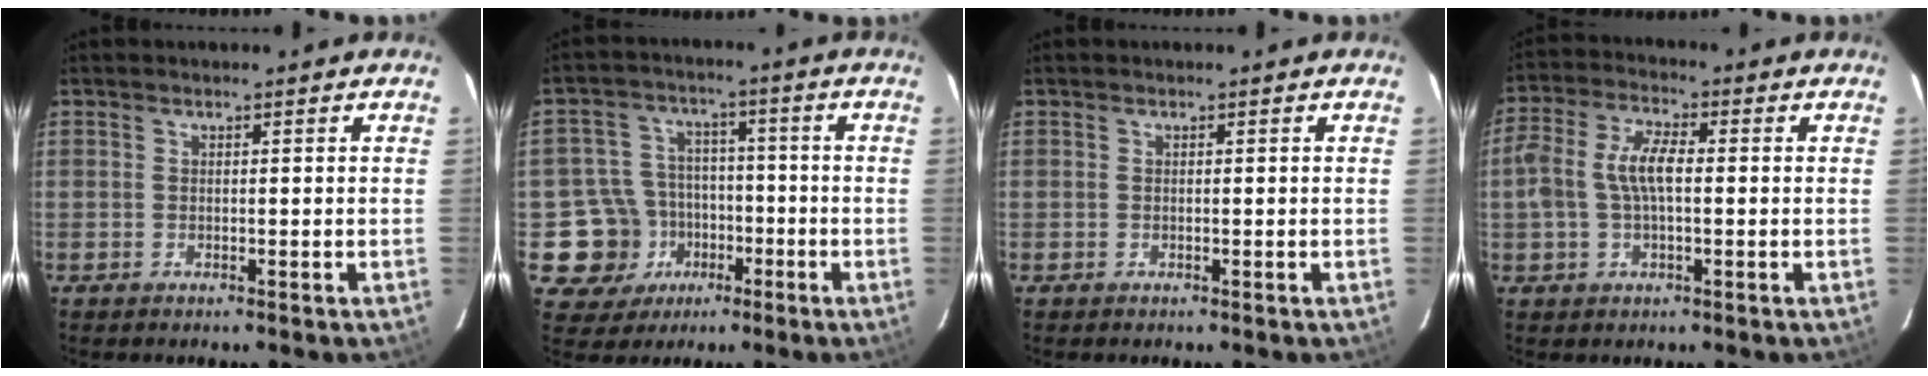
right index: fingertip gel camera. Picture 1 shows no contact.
{"total": 10.8, "force": [-4.1, 9.9, 1.4], "torque": [-0.059, 0.031, -0.051]}
{"total": 0.0}
{"total": 7.9, "force": [-0.2, 3.6, 7.1], "torque": [-0.149, 0.016, -0.004]}